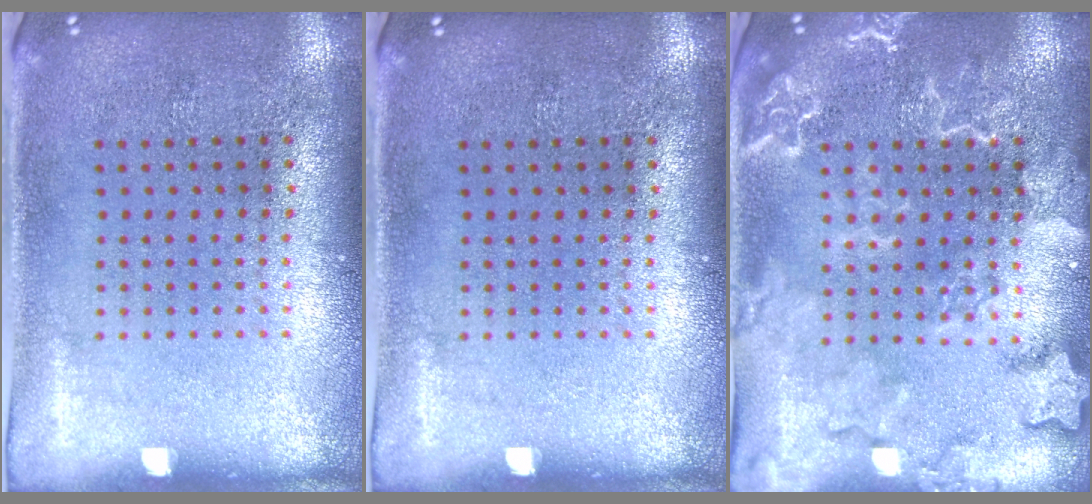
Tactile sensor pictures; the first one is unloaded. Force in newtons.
{"total": 0.0}
{"total": 2.5, "press": 2.5, "slide": 0.4}